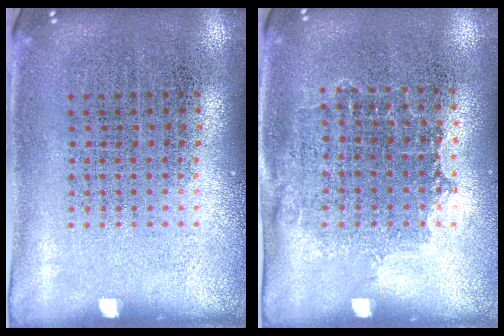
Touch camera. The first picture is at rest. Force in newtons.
{"total": 1.0, "press": 0.9, "slide": 0.5}